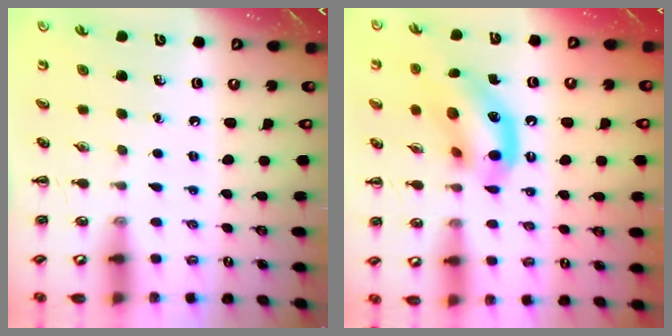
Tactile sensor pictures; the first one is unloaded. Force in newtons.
{"total": 13.9, "press": 13.7, "slide": 2.5}